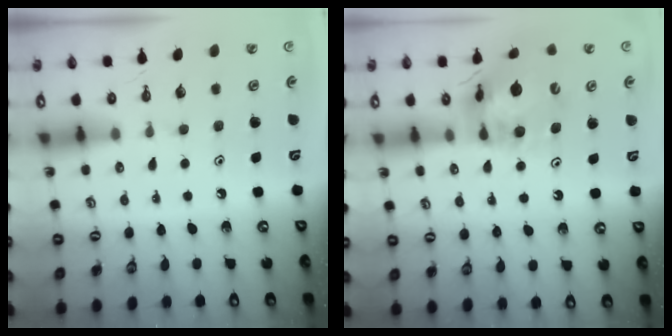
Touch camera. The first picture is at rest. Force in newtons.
{"total": 14.4, "press": 14.3, "slide": 1.6}